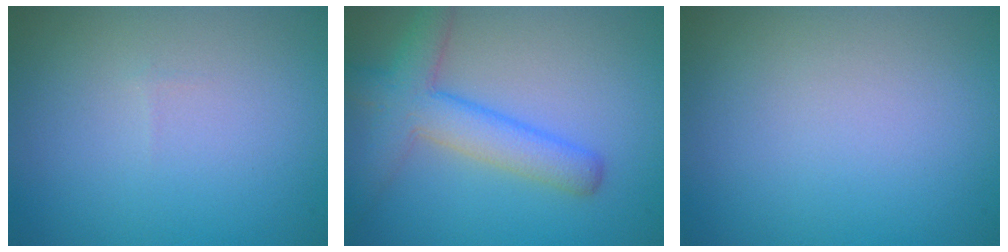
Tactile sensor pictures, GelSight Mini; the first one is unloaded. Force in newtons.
{"total": 5.0, "press": 5.0, "slide": 0.2}
{"total": 0.0}